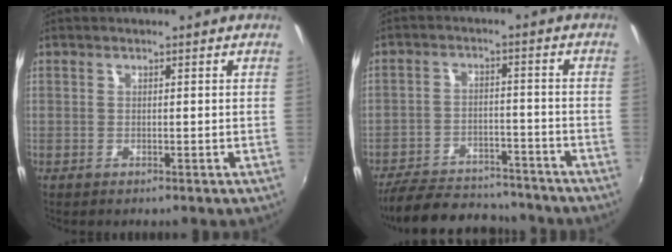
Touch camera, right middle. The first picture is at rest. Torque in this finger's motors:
{"motor_torque": [0.30, -0.80, -0.23, -0.06]}